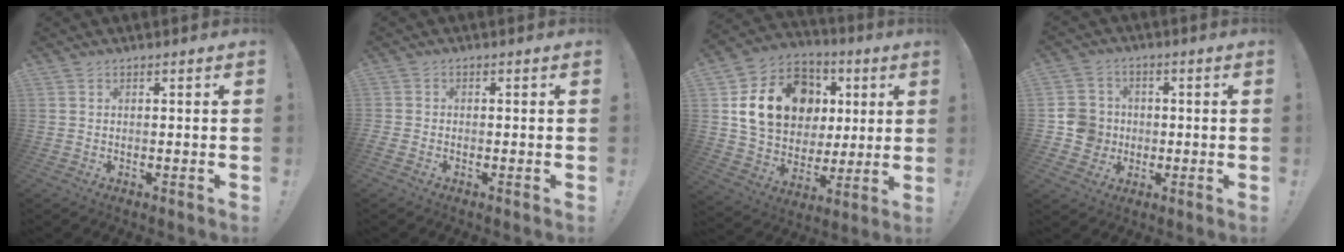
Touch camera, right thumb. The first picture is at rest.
{"total": 1.2, "force": [-0.9, 0.4, 0.7], "torque": [-0.010, 0.004, -0.016]}
{"total": 19.9, "force": [6.3, 15.2, 11.3], "torque": [-0.173, -0.011, 0.140]}
{"total": 8.8, "force": [-1.1, 8.4, 2.5], "torque": [-0.051, 0.016, -0.014]}